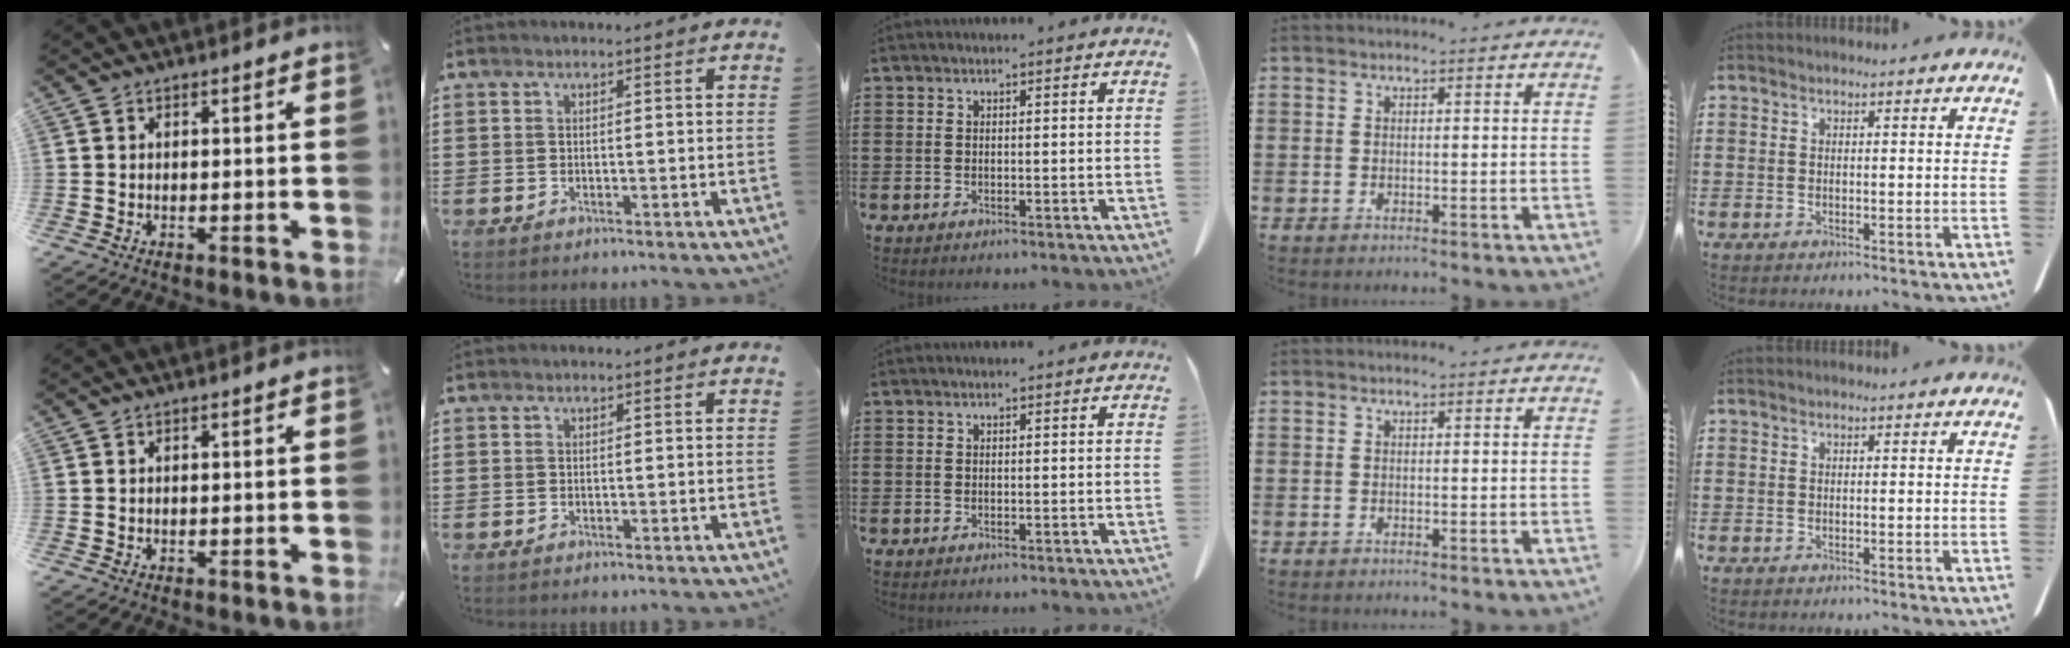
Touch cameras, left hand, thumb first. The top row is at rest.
{}